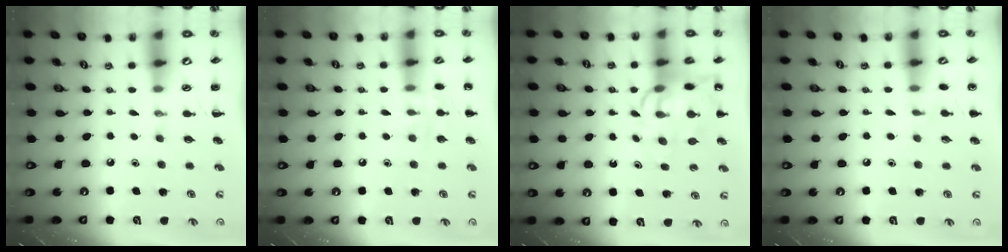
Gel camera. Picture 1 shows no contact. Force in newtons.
{"total": 7.7, "press": 7.5, "slide": 1.5}
{"total": 11.4, "press": 11.0, "slide": 3.1}
{"total": 6.5, "press": 6.2, "slide": 1.9}